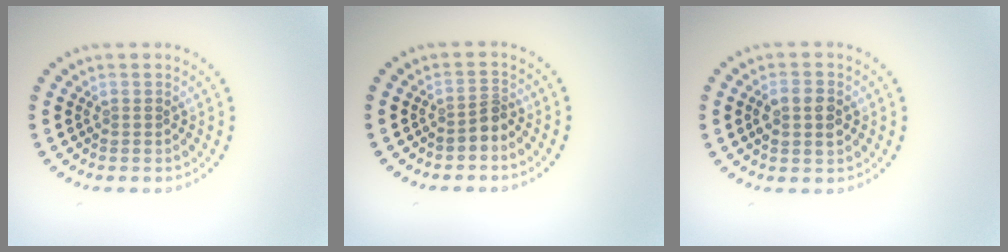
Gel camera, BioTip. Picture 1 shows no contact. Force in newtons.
{"total": 1.7, "press": 1.2, "slide": 1.2}
{"total": 2.6, "press": 2.6, "slide": 0.3}